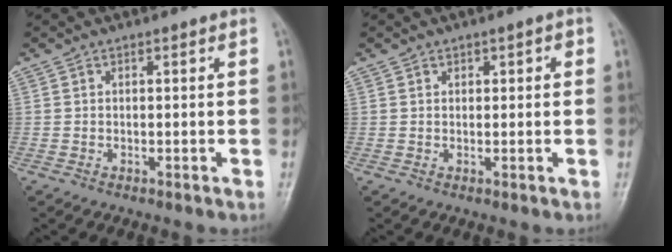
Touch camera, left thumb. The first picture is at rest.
{"total": 1.7, "force": [0.6, 1.0, 1.2], "torque": [-0.007, 0.000, 0.008]}